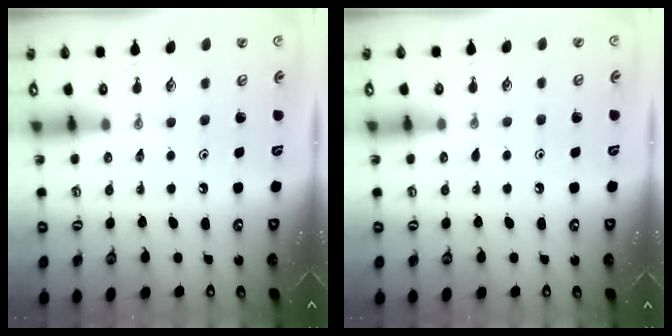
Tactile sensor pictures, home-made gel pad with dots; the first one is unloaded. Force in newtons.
{"total": 3.9, "press": 3.9, "slide": 0.4}